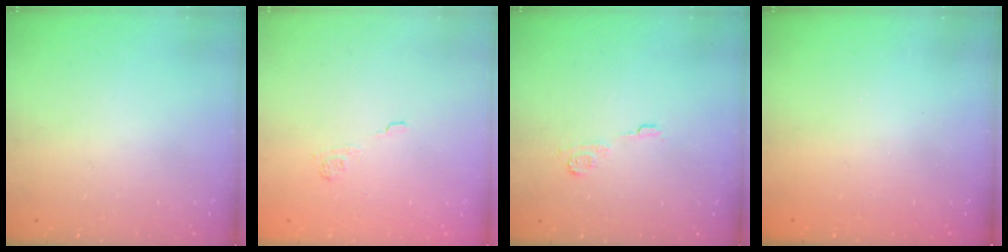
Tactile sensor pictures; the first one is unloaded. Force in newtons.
{"total": 2.3, "press": 1.8, "slide": 1.3}
{"total": 5.6, "press": 5.6, "slide": 0.7}
{"total": 2.6, "press": 2.5, "slide": 0.9}